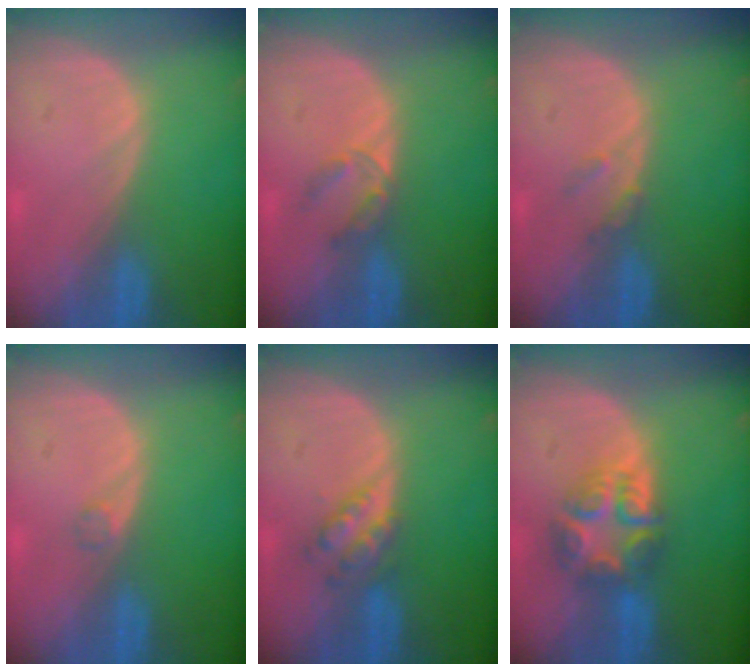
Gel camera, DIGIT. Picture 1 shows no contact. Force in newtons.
{"total": 2.9, "press": 2.7, "slide": 1.0}
{"total": 1.6, "press": 1.6, "slide": 0.2}
{"total": 0.9, "press": 0.9, "slide": 0.1}
{"total": 3.7, "press": 3.7, "slide": 0.3}
{"total": 7.6, "press": 6.7, "slide": 3.6}